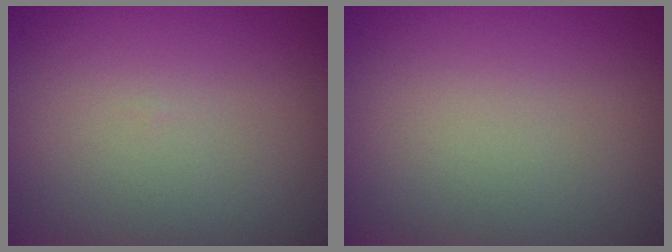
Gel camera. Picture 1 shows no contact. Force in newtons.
{"total": 0.0}